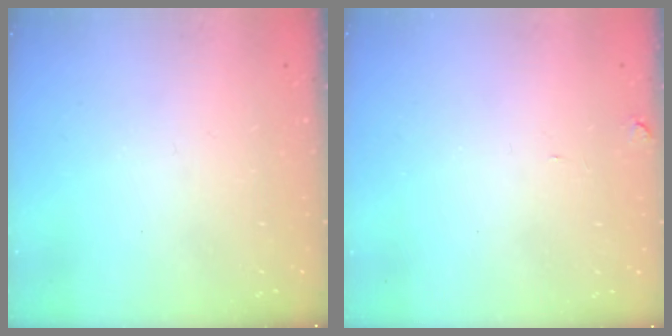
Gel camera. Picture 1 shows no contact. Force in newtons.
{"total": 1.3, "press": 1.2, "slide": 0.5}